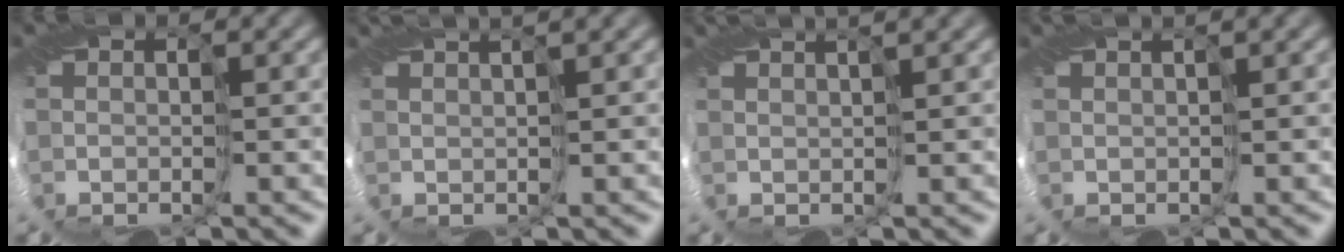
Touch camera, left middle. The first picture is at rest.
{"total": 2.7, "force": [1.9, 0.1, 1.9], "torque": [-0.038, 0.007, 0.029]}
{"total": 2.9, "force": [2.2, 0.2, 1.8], "torque": [-0.034, 0.014, 0.024]}
{"total": 1.7, "force": [1.2, -0.1, 1.2], "torque": [-0.026, 0.001, 0.020]}